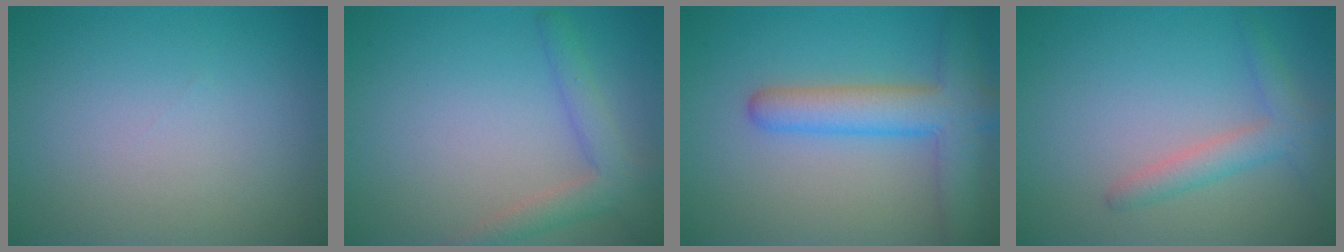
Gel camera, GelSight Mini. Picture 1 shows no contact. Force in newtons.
{"total": 2.9, "press": 2.9, "slide": 0.2}
{"total": 5.8, "press": 5.8, "slide": 0.3}
{"total": 2.6, "press": 2.5, "slide": 0.1}